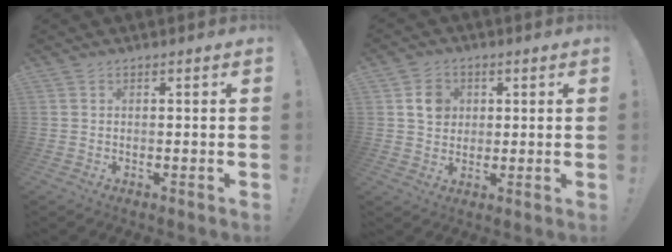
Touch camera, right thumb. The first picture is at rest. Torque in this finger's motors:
{"motor_torque": [0.81, 0.92, 0.34, 0.32, 0.01]}